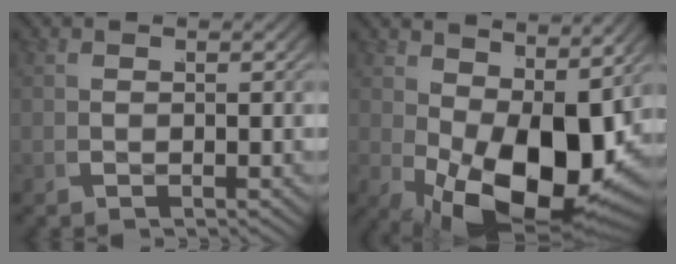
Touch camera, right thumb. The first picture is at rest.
{"total": 14.0, "force": [-1.6, 8.0, 11.5], "torque": [-0.190, -0.054, 0.007]}